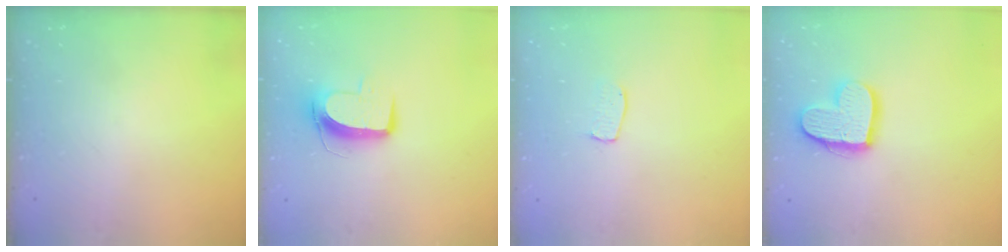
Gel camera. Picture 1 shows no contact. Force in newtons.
{"total": 10.0, "press": 9.9, "slide": 0.8}
{"total": 4.5, "press": 4.5, "slide": 0.2}
{"total": 14.1, "press": 14.0, "slide": 1.0}